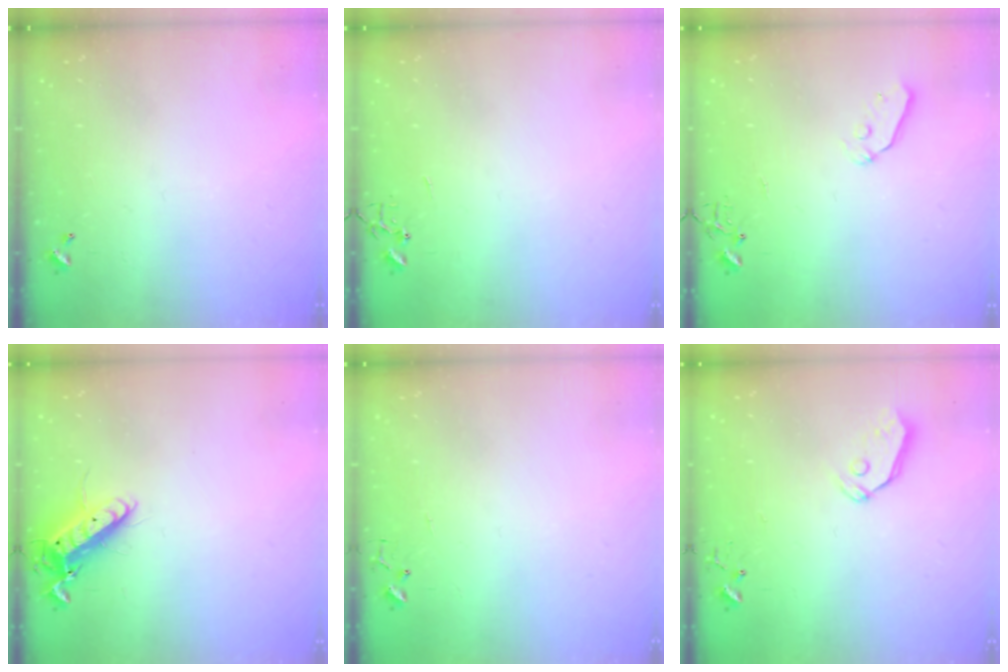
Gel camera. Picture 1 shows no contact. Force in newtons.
{"total": 0.0}
{"total": 5.3, "press": 5.2, "slide": 0.6}
{"total": 12.3, "press": 12.2, "slide": 1.7}
{"total": 4.9, "press": 4.8, "slide": 0.4}
{"total": 4.8, "press": 4.8, "slide": 0.4}